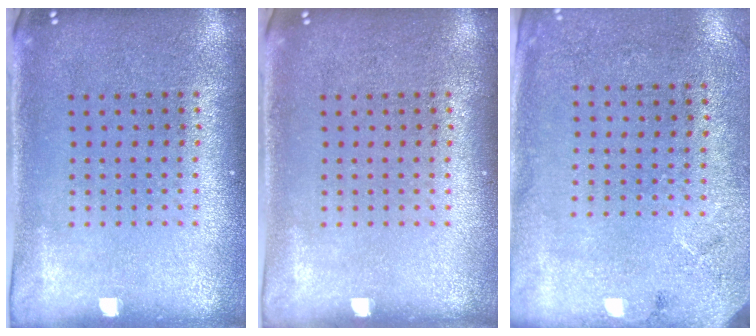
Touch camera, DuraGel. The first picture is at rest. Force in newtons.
{"total": 0.0}
{"total": 2.7, "press": 2.2, "slide": 1.7}